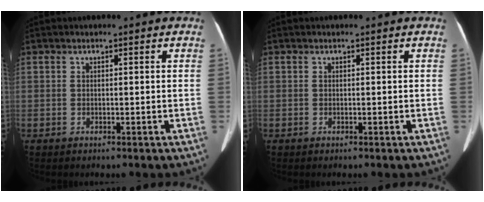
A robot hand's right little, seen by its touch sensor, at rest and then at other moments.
{"total": 0.0}